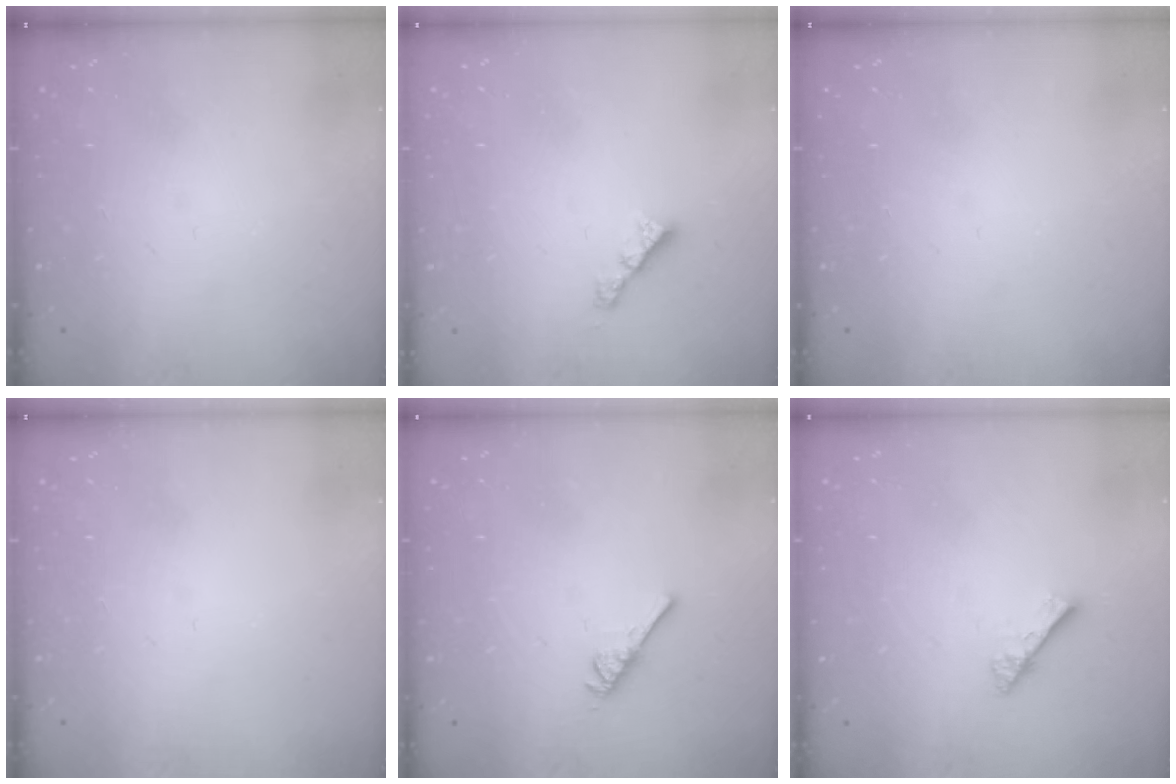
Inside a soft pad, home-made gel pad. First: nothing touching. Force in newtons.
{"total": 2.6, "press": 2.6, "slide": 0.1}
{"total": 0.0}
{"total": 0.0}
{"total": 5.0, "press": 4.9, "slide": 0.8}
{"total": 2.8, "press": 2.8, "slide": 0.3}